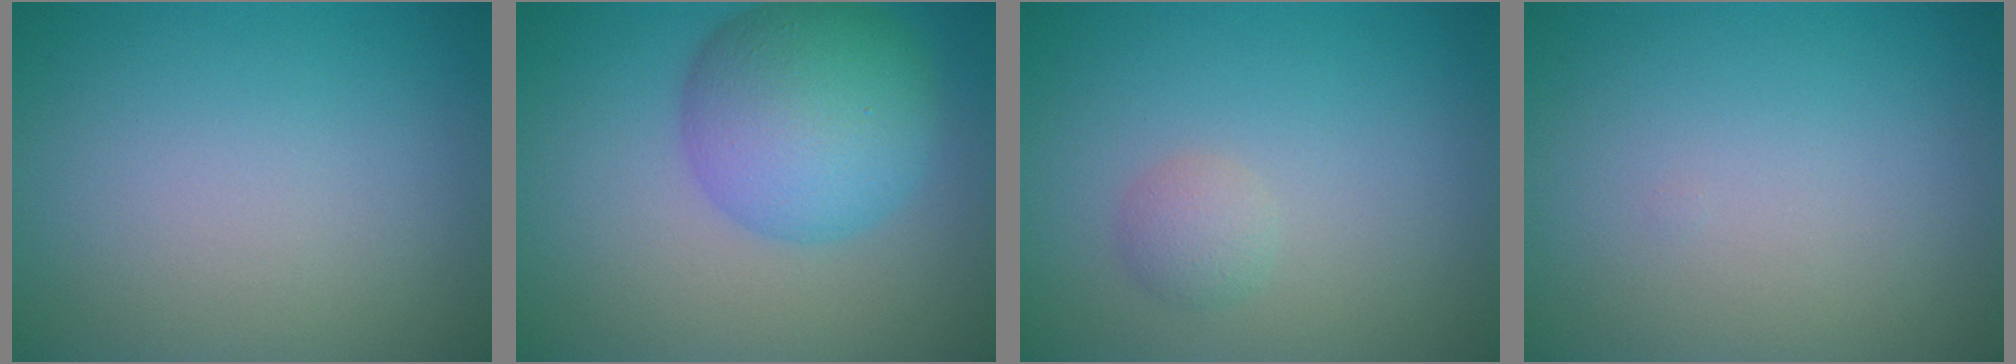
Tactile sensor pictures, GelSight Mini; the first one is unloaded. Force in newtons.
{"total": 7.9, "press": 7.9, "slide": 0.2}
{"total": 1.4, "press": 1.4, "slide": 0.1}
{"total": 0.0}